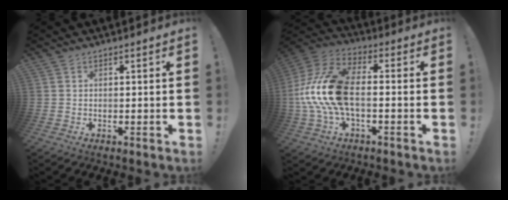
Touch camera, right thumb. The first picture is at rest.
{"total": 18.1, "force": [-1.8, 10.2, 14.9], "torque": [-0.296, 0.029, -0.017]}